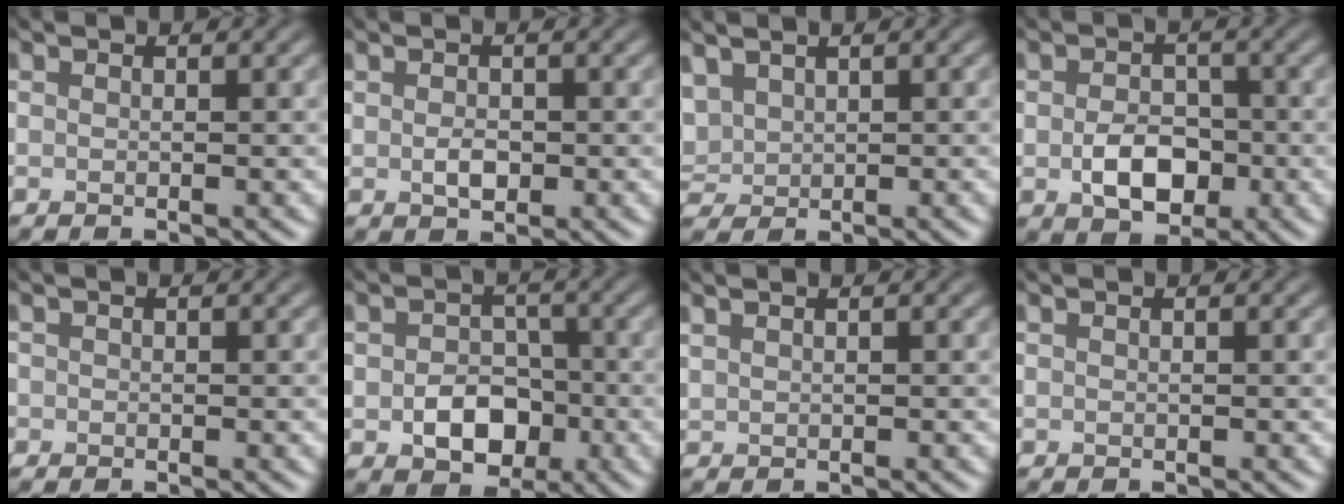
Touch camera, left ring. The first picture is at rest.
{"total": 1.6, "force": [-0.3, 1.1, 1.1], "torque": [-0.023, 0.001, 0.000]}
{"total": 2.2, "force": [1.4, 1.4, 1.0], "torque": [-0.028, 0.007, 0.031]}
{"total": 4.0, "force": [-1.3, 2.9, 2.4], "torque": [-0.039, -0.008, -0.021]}
{"total": 0.0}
{"total": 4.5, "force": [-1.6, 3.5, 2.4], "torque": [-0.038, -0.010, -0.025]}
{"total": 0.9, "force": [0.7, 0.3, 0.4], "torque": [-0.002, -0.001, 0.011]}
{"total": 0.0}